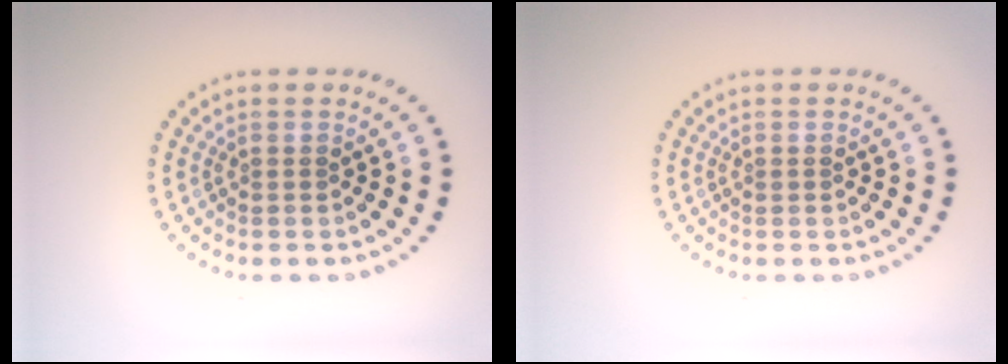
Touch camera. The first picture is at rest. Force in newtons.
{"total": 0.0}